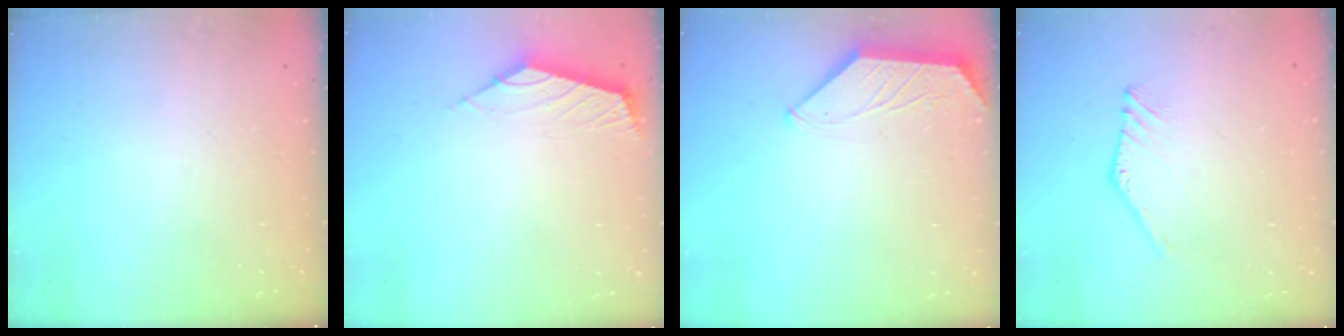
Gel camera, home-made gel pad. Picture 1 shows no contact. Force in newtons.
{"total": 2.4, "press": 2.3, "slide": 0.6}
{"total": 1.1, "press": 1.1, "slide": 0.3}
{"total": 2.3, "press": 2.3, "slide": 0.1}